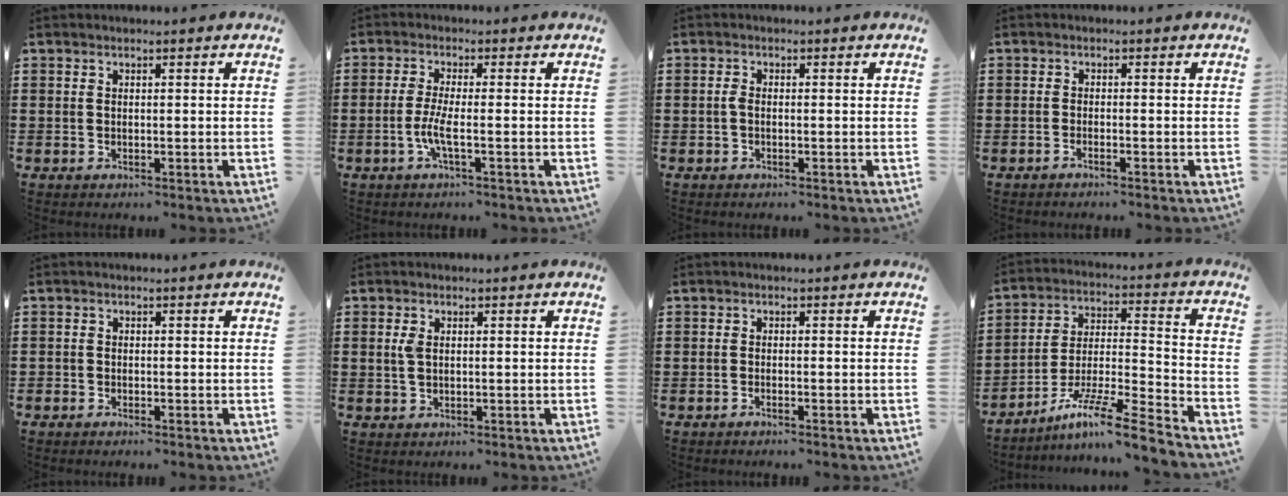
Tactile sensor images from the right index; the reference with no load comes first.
{"total": 3.9, "force": [-1.5, 0.3, 3.6], "torque": [-0.084, -0.011, -0.037]}
{"total": 1.2, "force": [-0.3, 0.4, 1.0], "torque": [-0.021, 0.000, -0.006]}
{"total": 0.9, "force": [-0.8, -0.2, 0.4], "torque": [-0.007, -0.003, -0.015]}
{"total": 0.7, "force": [-0.7, 0.2, 0.0], "torque": [-0.002, 0.001, -0.015]}
{"total": 2.0, "force": [0.4, 1.1, 1.7], "torque": [-0.038, 0.006, 0.006]}
{"total": 0.7, "force": [-0.6, -0.1, 0.3], "torque": [-0.007, -0.003, -0.012]}
{"total": 10.7, "force": [-8.4, 0.1, 6.7], "torque": [-0.110, 0.009, -0.165]}